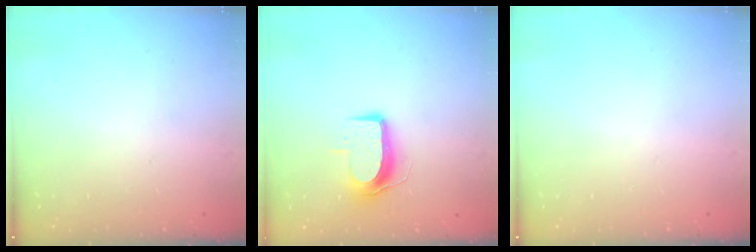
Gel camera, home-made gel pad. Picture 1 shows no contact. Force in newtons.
{"total": 9.0, "press": 9.0, "slide": 0.8}
{"total": 0.0}